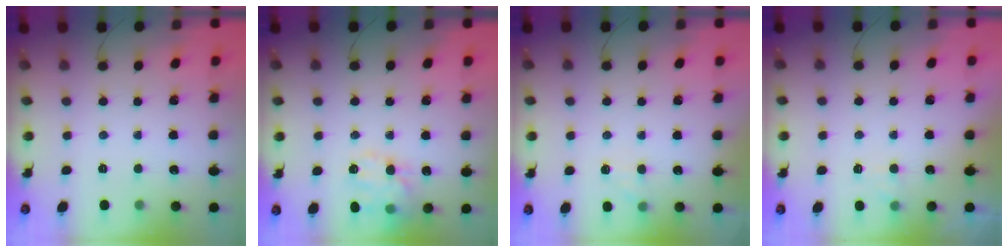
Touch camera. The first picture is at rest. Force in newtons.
{"total": 15.0, "press": 14.9, "slide": 2.2}
{"total": 6.1, "press": 5.9, "slide": 1.6}
{"total": 2.6, "press": 2.4, "slide": 1.2}